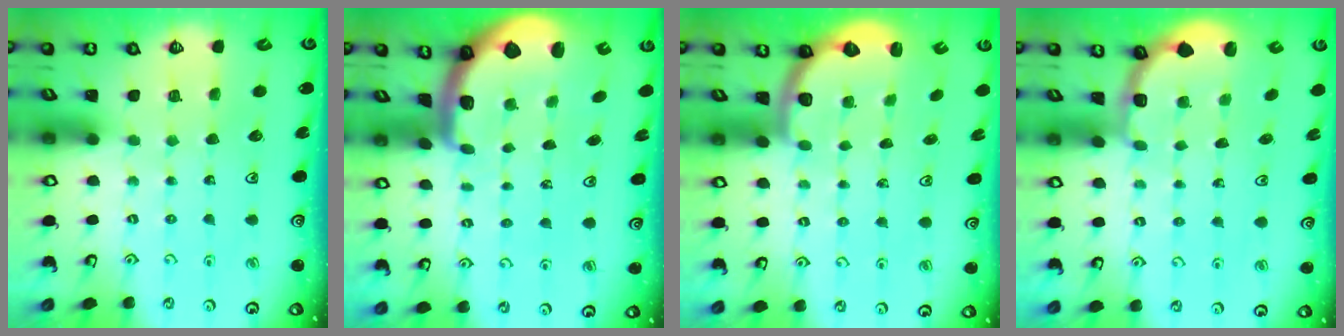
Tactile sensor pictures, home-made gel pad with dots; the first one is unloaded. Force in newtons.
{"total": 2.4, "press": 2.3, "slide": 0.5}
{"total": 2.5, "press": 2.2, "slide": 1.3}
{"total": 2.0, "press": 1.8, "slide": 0.7}